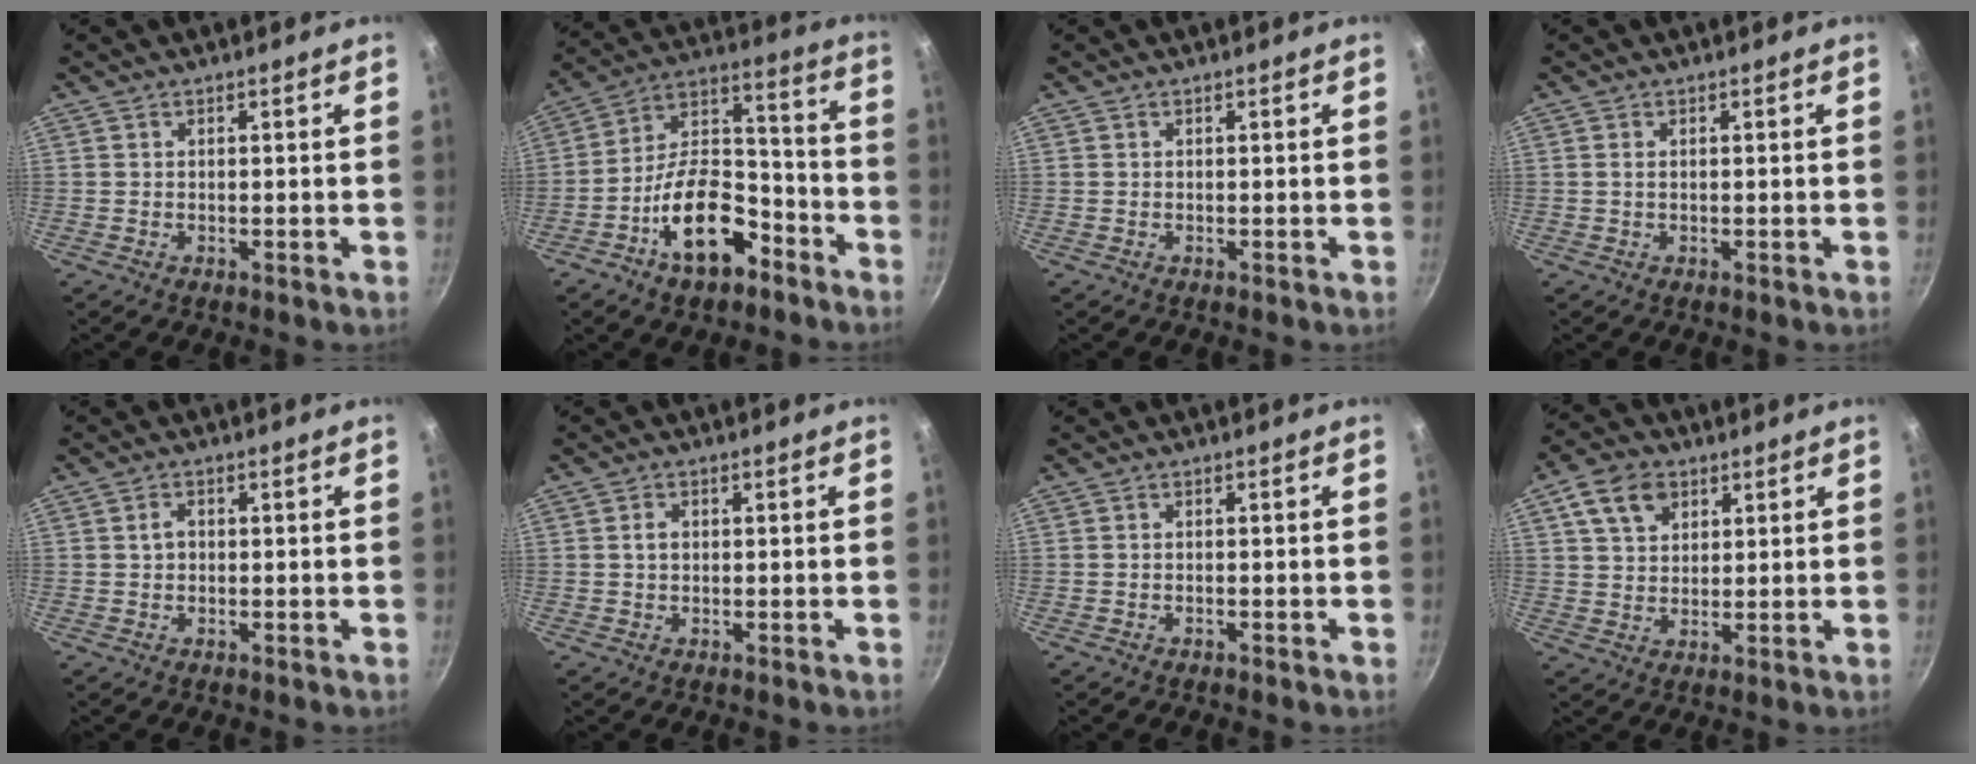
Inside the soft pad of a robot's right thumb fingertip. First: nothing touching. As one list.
[{"total": 16.9, "force": [-8.6, 9.0, 11.4], "torque": [-0.157, 0.083, -0.148]}, {"total": 0.0}, {"total": 0.7, "force": [0.1, 0.3, 0.6], "torque": [-0.013, 0.000, 0.001]}, {"total": 1.8, "force": [0.1, 1.4, 1.1], "torque": [-0.014, 0.008, 0.001]}, {"total": 1.7, "force": [0.2, 1.3, 1.1], "torque": [-0.017, 0.006, 0.003]}, {"total": 0.5, "force": [-0.4, 0.2, 0.3], "torque": [-0.009, 0.004, -0.008]}, {"total": 8.1, "force": [3.7, 5.8, 4.3], "torque": [-0.058, 0.002, 0.064]}]